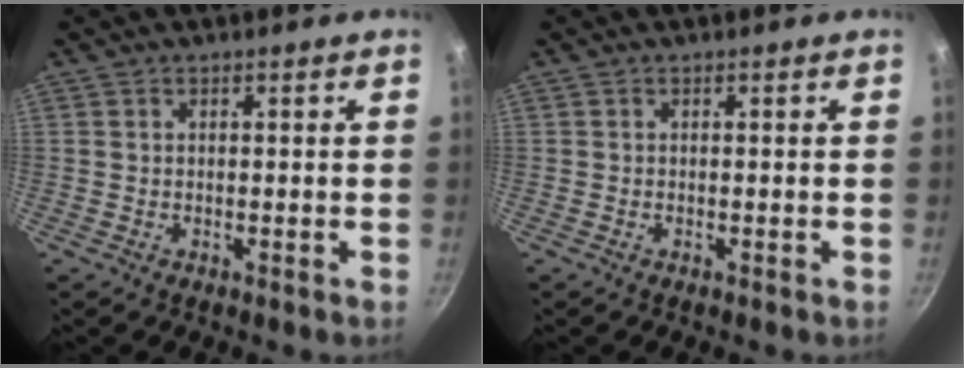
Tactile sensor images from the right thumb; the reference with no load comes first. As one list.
[{"total": 0.0}]